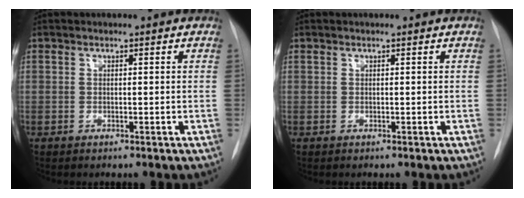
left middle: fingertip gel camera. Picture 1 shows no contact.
{"total": 0.0}